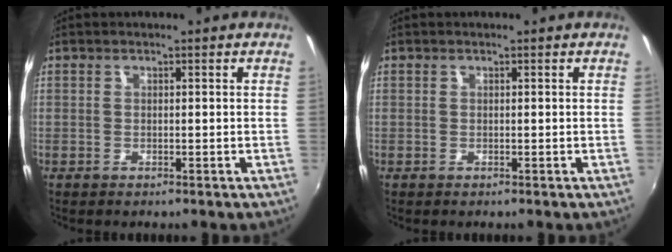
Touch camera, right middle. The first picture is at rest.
{"total": 0.0}